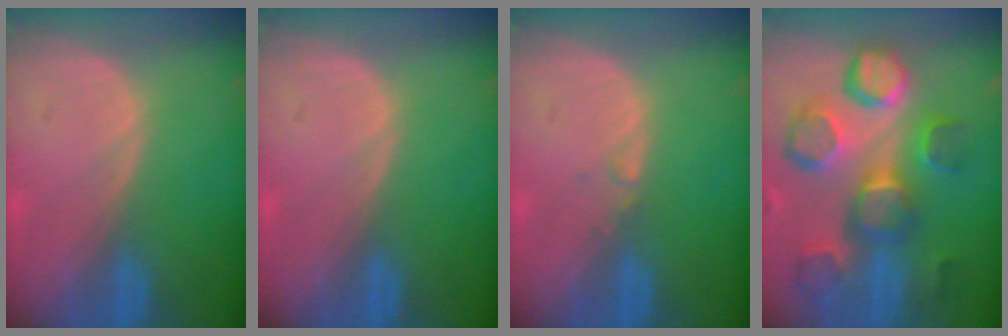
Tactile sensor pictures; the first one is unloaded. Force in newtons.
{"total": 0.0}
{"total": 0.6, "press": 0.6, "slide": 0.2}
{"total": 12.5, "press": 11.1, "slide": 5.7}